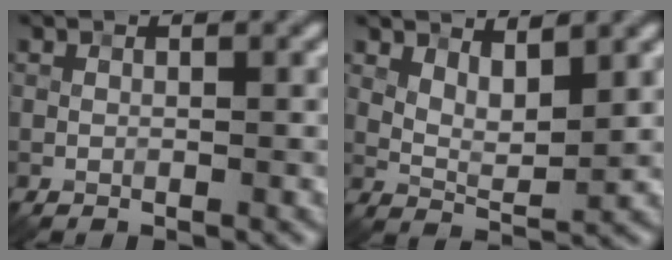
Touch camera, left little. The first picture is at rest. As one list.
[{"total": 3.4, "force": [2.0, 1.3, 2.5], "torque": [-0.048, -0.006, 0.036]}]